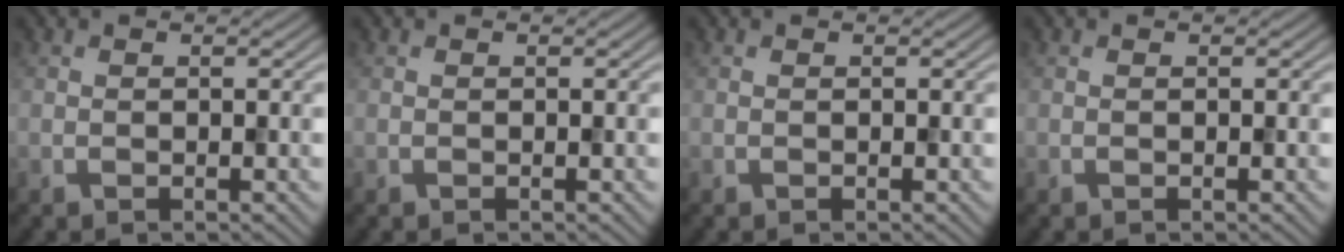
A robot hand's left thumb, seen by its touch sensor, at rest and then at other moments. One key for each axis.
{"total": 0.0}
{"total": 0.0}
{"total": 0.0}